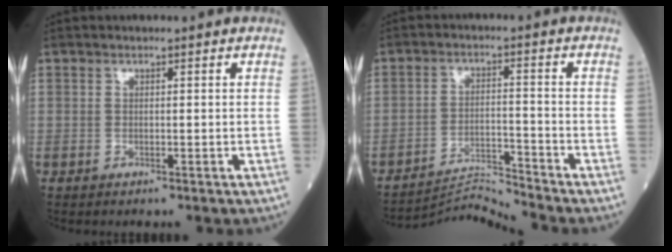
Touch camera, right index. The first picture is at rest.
{"total": 6.9, "force": [-6.0, -3.1, -1.6], "torque": [0.018, -0.007, -0.107]}